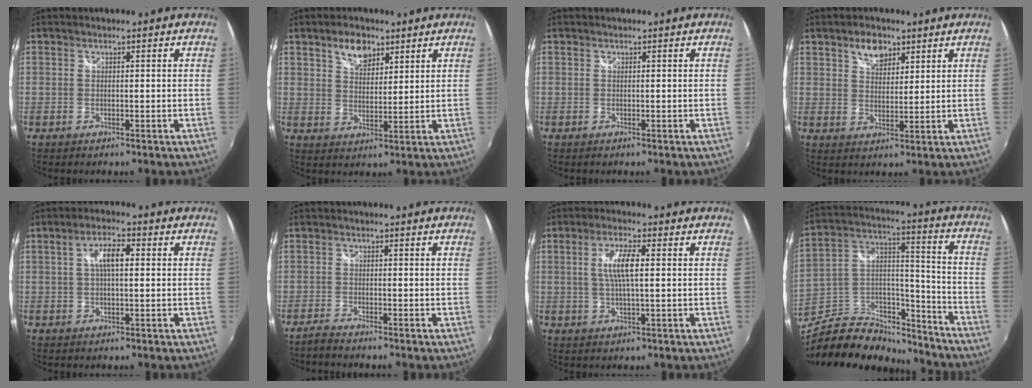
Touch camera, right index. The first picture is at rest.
{"total": 6.0, "force": [3.8, 3.4, 3.2], "torque": [-0.045, 0.008, 0.068]}
{"total": 0.0}
{"total": 5.4, "force": [3.4, 3.2, 2.8], "torque": [-0.035, 0.008, 0.060]}
{"total": 4.9, "force": [0.7, 1.7, 4.5], "torque": [-0.082, 0.012, 0.012]}
{"total": 2.6, "force": [-2.5, 0.1, 0.7], "torque": [-0.027, -0.007, -0.051]}
{"total": 6.1, "force": [0.8, 1.2, 6.0], "torque": [-0.113, 0.002, 0.016]}
{"total": 21.9, "force": [-17.5, 9.7, 8.9], "torque": [-0.176, 0.049, -0.270]}